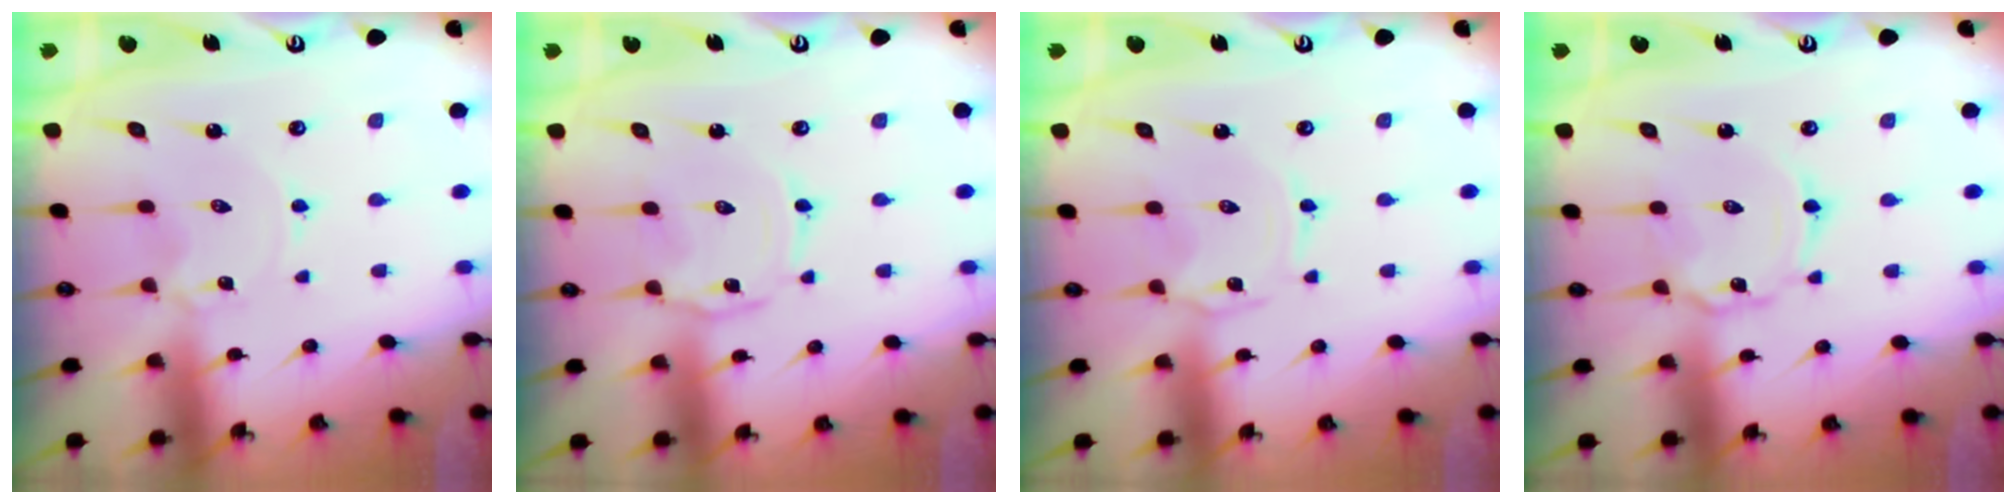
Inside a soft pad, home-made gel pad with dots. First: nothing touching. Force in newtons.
{"total": 1.8, "press": 1.8, "slide": 0.2}
{"total": 0.5, "press": 0.5, "slide": 0.1}
{"total": 3.0, "press": 3.0, "slide": 0.3}